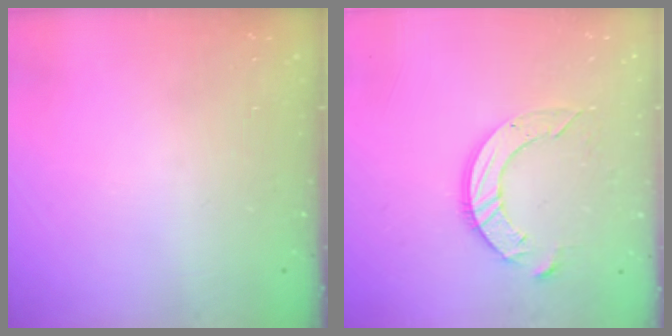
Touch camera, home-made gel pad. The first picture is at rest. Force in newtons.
{"total": 10.0, "press": 10.0, "slide": 1.0}